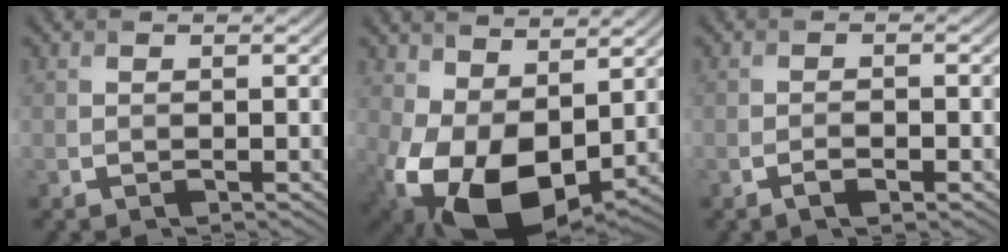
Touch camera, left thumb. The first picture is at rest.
{"total": 14.1, "force": [-0.1, 9.0, 10.8], "torque": [-0.224, -0.044, 0.012]}
{"total": 1.7, "force": [-0.9, 0.6, 1.3], "torque": [-0.025, -0.001, -0.018]}